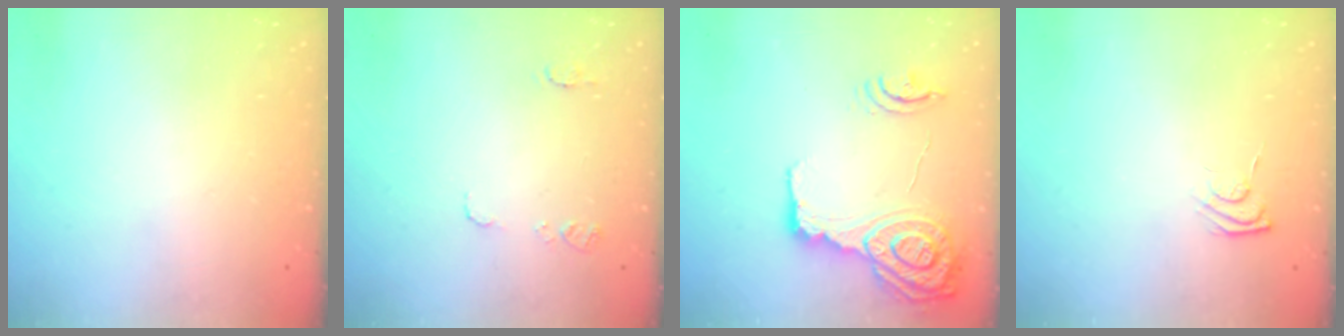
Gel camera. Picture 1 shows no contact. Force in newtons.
{"total": 7.1, "press": 7.0, "slide": 0.7}
{"total": 16.0, "press": 15.9, "slide": 1.2}
{"total": 4.9, "press": 4.7, "slide": 1.1}